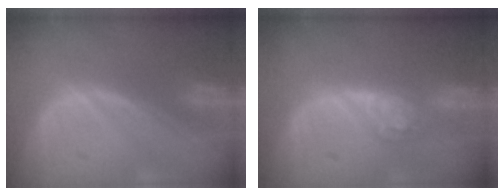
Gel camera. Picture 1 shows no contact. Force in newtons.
{"total": 4.3, "press": 3.9, "slide": 1.8}